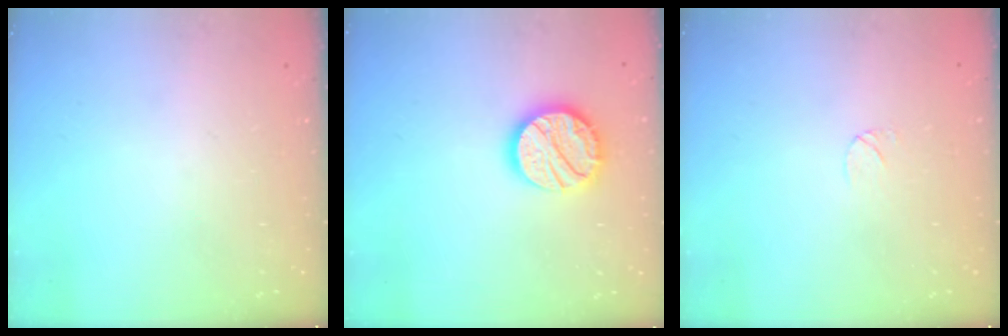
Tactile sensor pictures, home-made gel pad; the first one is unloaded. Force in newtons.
{"total": 16.9, "press": 16.9, "slide": 1.4}
{"total": 3.7, "press": 3.7, "slide": 0.3}